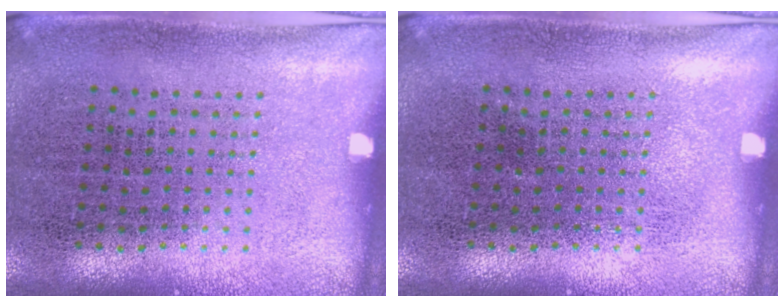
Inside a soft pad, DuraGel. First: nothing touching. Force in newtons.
{"total": 0.0}